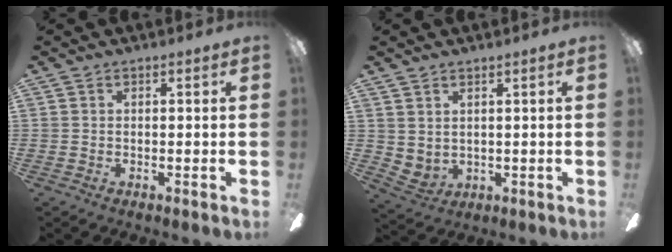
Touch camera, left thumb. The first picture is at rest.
{"total": 3.0, "force": [2.5, 1.5, 0.6], "torque": [-0.020, -0.014, 0.049]}